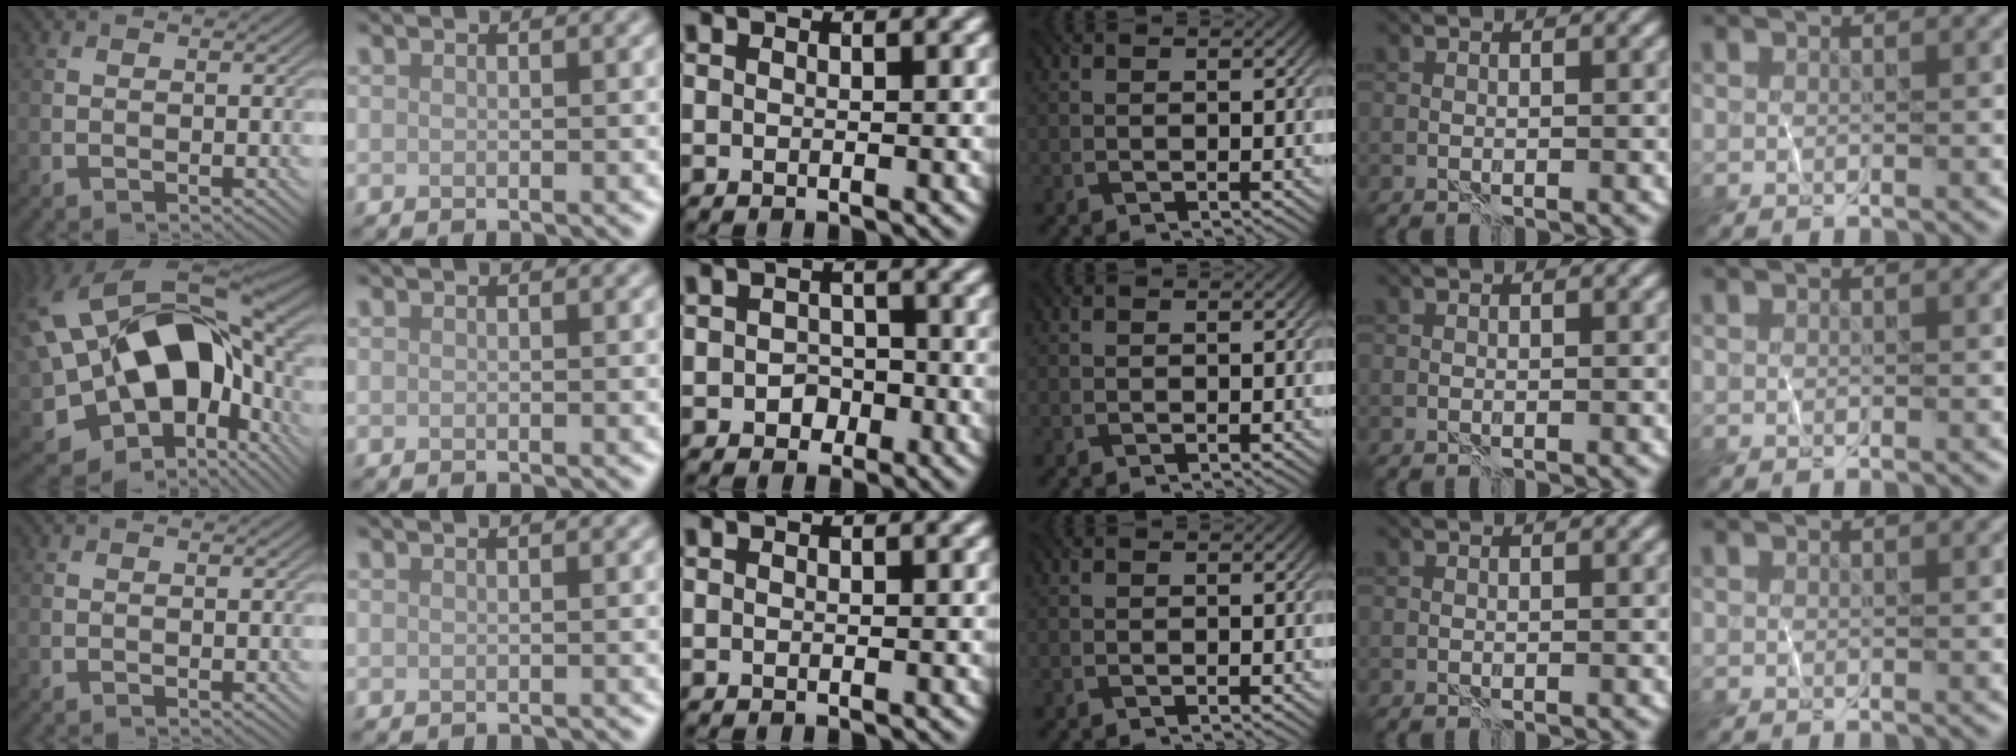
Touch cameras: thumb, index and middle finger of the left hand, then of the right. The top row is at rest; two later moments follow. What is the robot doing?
{"motion": "wrap", "object": "plastic wrap"}